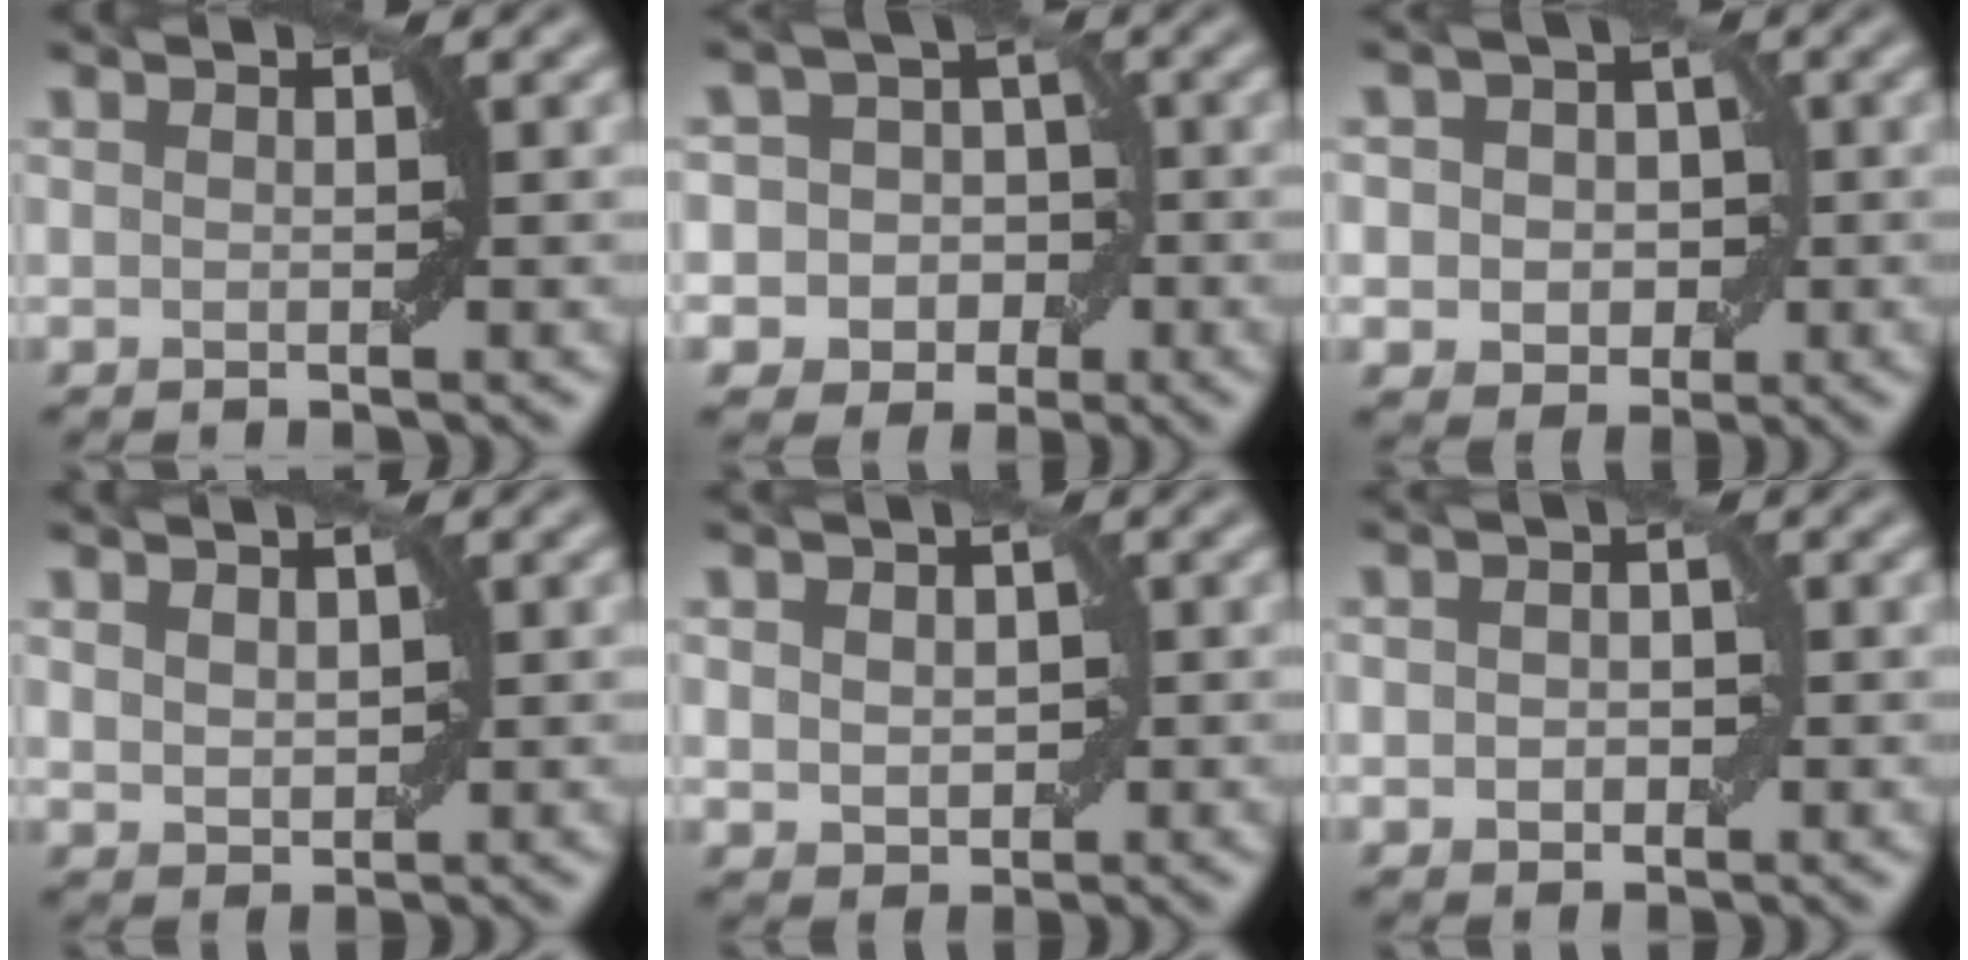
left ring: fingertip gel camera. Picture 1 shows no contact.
{"total": 7.4, "force": [-1.6, 7.0, 2.0], "torque": [-0.015, 0.026, -0.064]}
{"total": 5.1, "force": [0.4, 4.4, 2.6], "torque": [-0.017, 0.025, -0.016]}
{"total": 1.8, "force": [0.7, 1.3, 1.0], "torque": [-0.017, -0.001, 0.018]}
{"total": 3.0, "force": [0.2, 2.4, 1.9], "torque": [-0.025, 0.005, 0.000]}
{"total": 2.5, "force": [-0.2, 1.9, 1.6], "torque": [-0.009, 0.002, -0.010]}